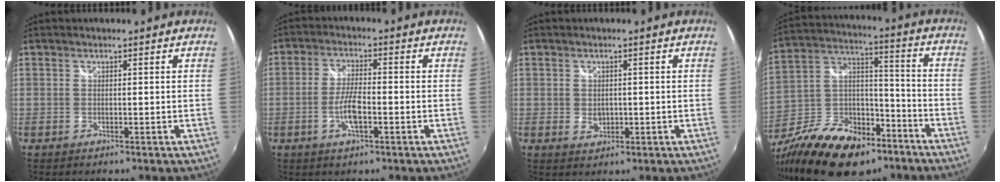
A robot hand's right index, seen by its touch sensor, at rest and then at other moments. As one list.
[{"total": 5.7, "force": [-2.1, 1.5, 5.1], "torque": [-0.106, -0.001, -0.039]}, {"total": 2.5, "force": [-0.3, 2.0, 1.3], "torque": [-0.021, -0.002, -0.003]}, {"total": 23.5, "force": [-14.8, 12.5, 13.3], "torque": [-0.286, 0.003, -0.242]}]